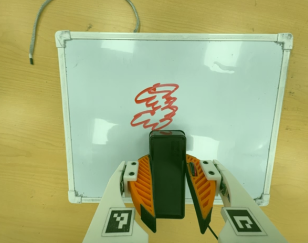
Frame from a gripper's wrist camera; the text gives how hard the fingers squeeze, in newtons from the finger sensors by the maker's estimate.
{"total": 8.3, "left": 6.4, "right": 10.3}